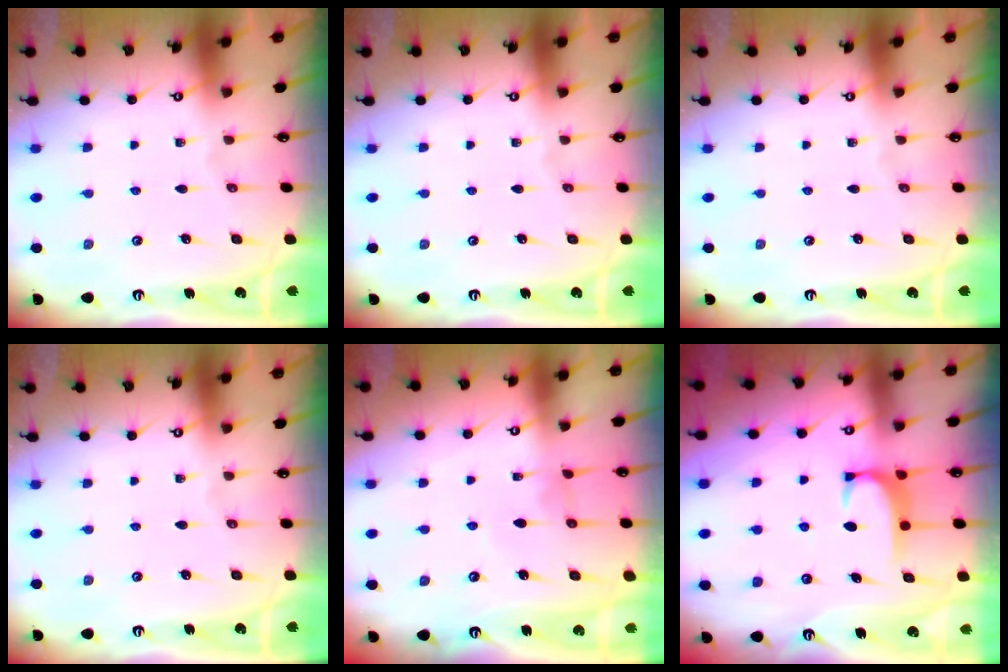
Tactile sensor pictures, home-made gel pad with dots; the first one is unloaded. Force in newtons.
{"total": 0.0}
{"total": 0.0}
{"total": 0.0}
{"total": 0.7, "press": 0.6, "slide": 0.3}
{"total": 1.8, "press": 1.7, "slide": 0.5}